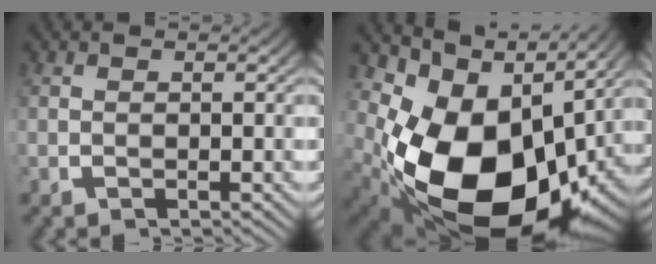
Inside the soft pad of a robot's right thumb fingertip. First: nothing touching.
{"total": 20.2, "force": [-1.9, 12.3, 15.9], "torque": [-0.291, -0.077, 0.010]}